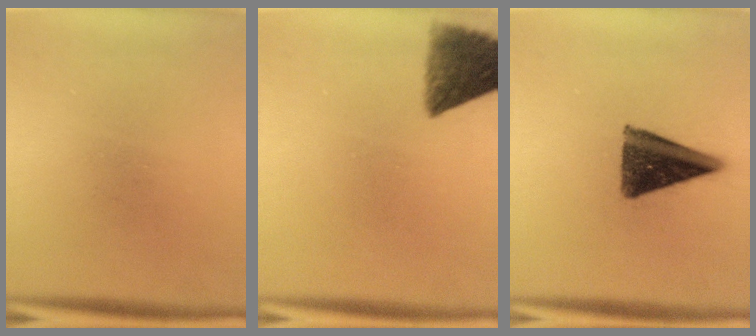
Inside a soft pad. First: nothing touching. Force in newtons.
{"total": 8.8}
{"total": 12.2}